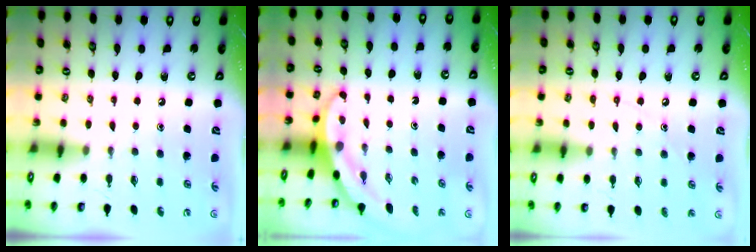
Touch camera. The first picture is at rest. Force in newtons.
{"total": 3.0, "press": 3.0, "slide": 0.2}
{"total": 5.7, "press": 5.7, "slide": 0.7}